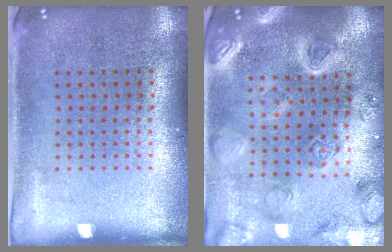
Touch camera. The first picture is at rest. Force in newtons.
{"total": 4.0, "press": 3.6, "slide": 1.7}